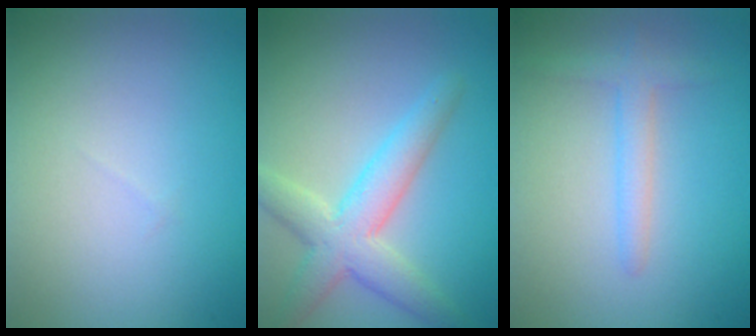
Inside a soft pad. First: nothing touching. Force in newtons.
{"total": 4.9, "press": 4.9, "slide": 0.4}
{"total": 2.1, "press": 2.1, "slide": 0.2}